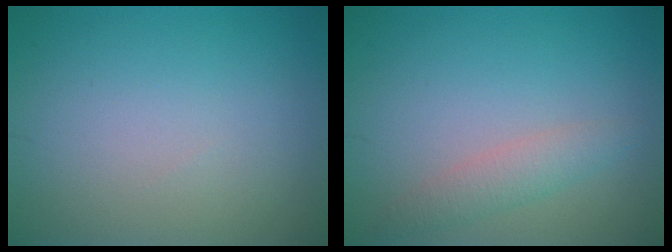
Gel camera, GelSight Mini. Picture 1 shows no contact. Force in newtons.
{"total": 2.0, "press": 2.0, "slide": 0.1}